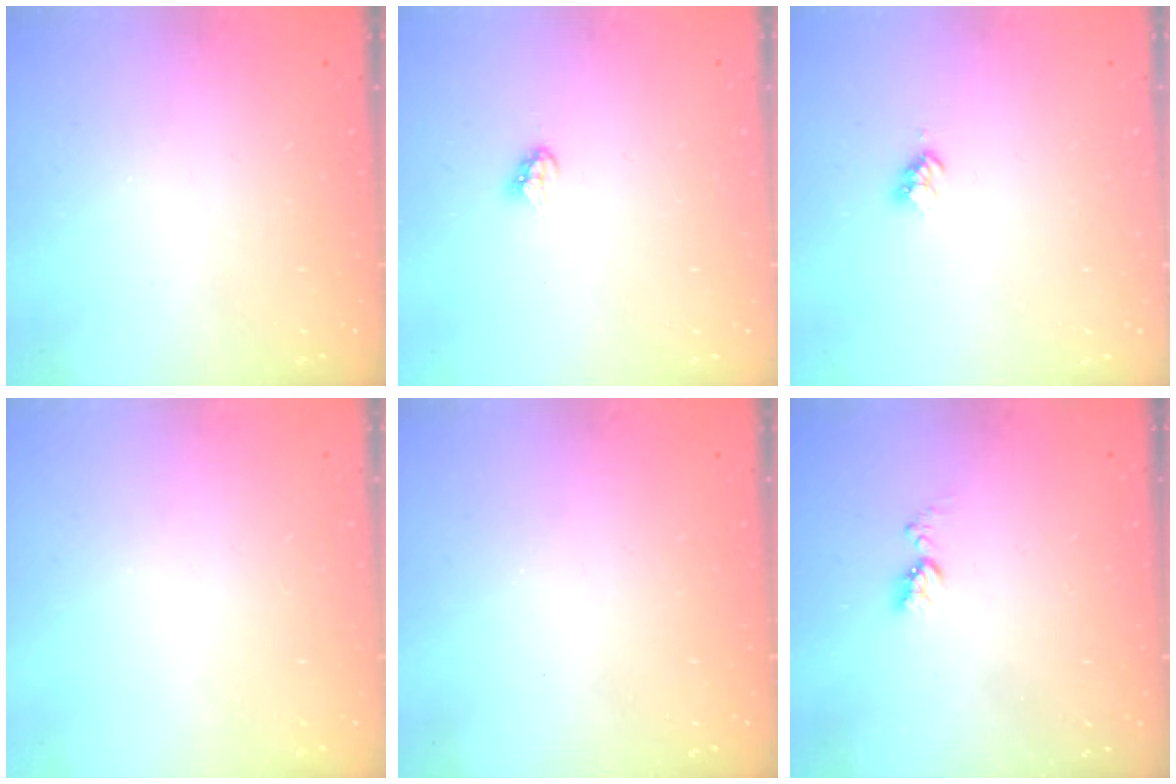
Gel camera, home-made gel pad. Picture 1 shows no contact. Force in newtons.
{"total": 3.4, "press": 3.4, "slide": 0.2}
{"total": 3.0, "press": 3.0, "slide": 0.4}
{"total": 0.0}
{"total": 0.0}
{"total": 6.0, "press": 5.9, "slide": 0.8}